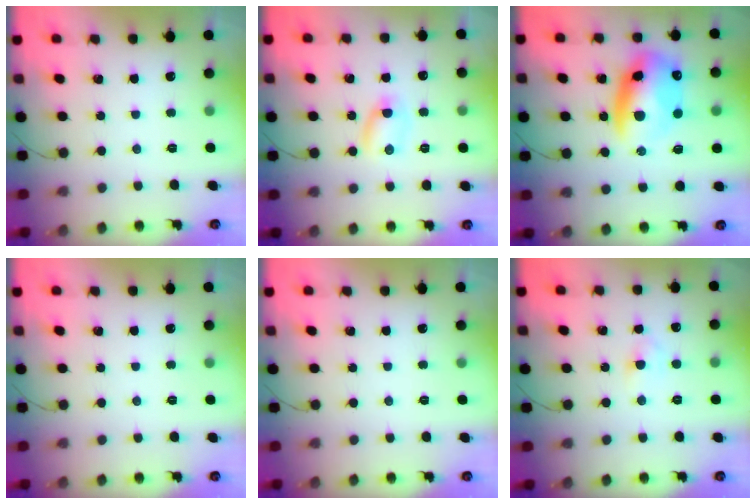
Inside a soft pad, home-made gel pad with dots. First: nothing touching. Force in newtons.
{"total": 3.7, "press": 3.5, "slide": 1.2}
{"total": 13.4, "press": 13.0, "slide": 3.1}
{"total": 0.0}
{"total": 0.0}
{"total": 2.8, "press": 2.6, "slide": 1.0}